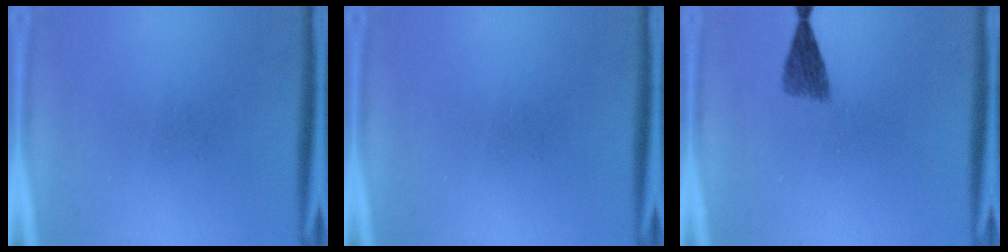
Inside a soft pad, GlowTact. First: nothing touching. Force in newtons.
{"total": 0.0}
{"total": 2.9}